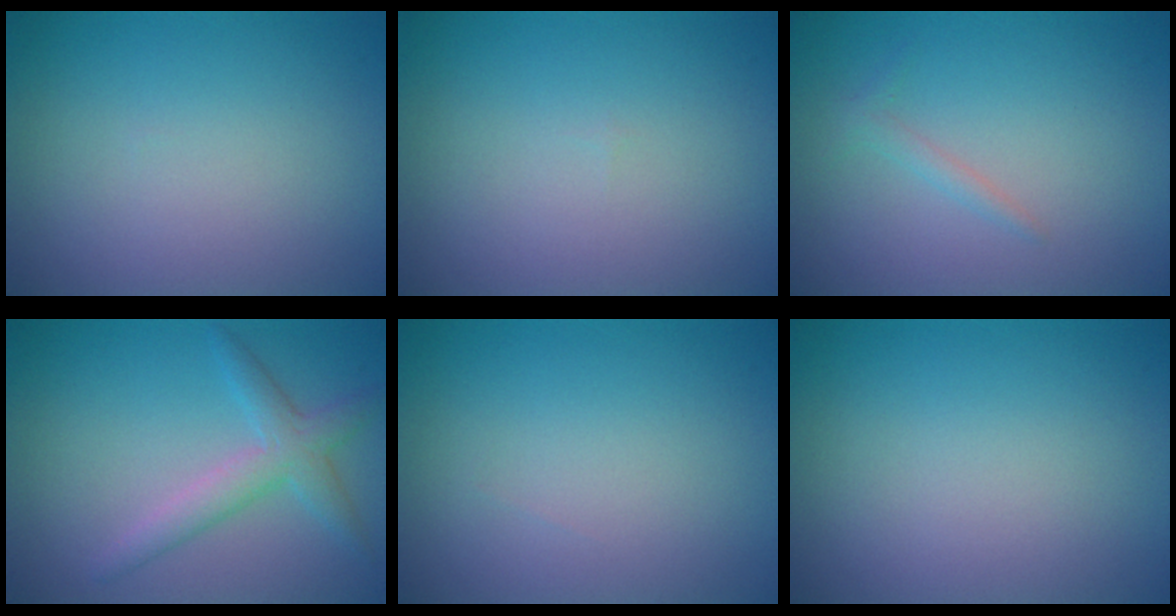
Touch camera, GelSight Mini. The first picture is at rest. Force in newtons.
{"total": 0.0}
{"total": 1.0, "press": 1.0, "slide": 0.1}
{"total": 3.0, "press": 3.0, "slide": 0.1}
{"total": 0.0}
{"total": 0.0}